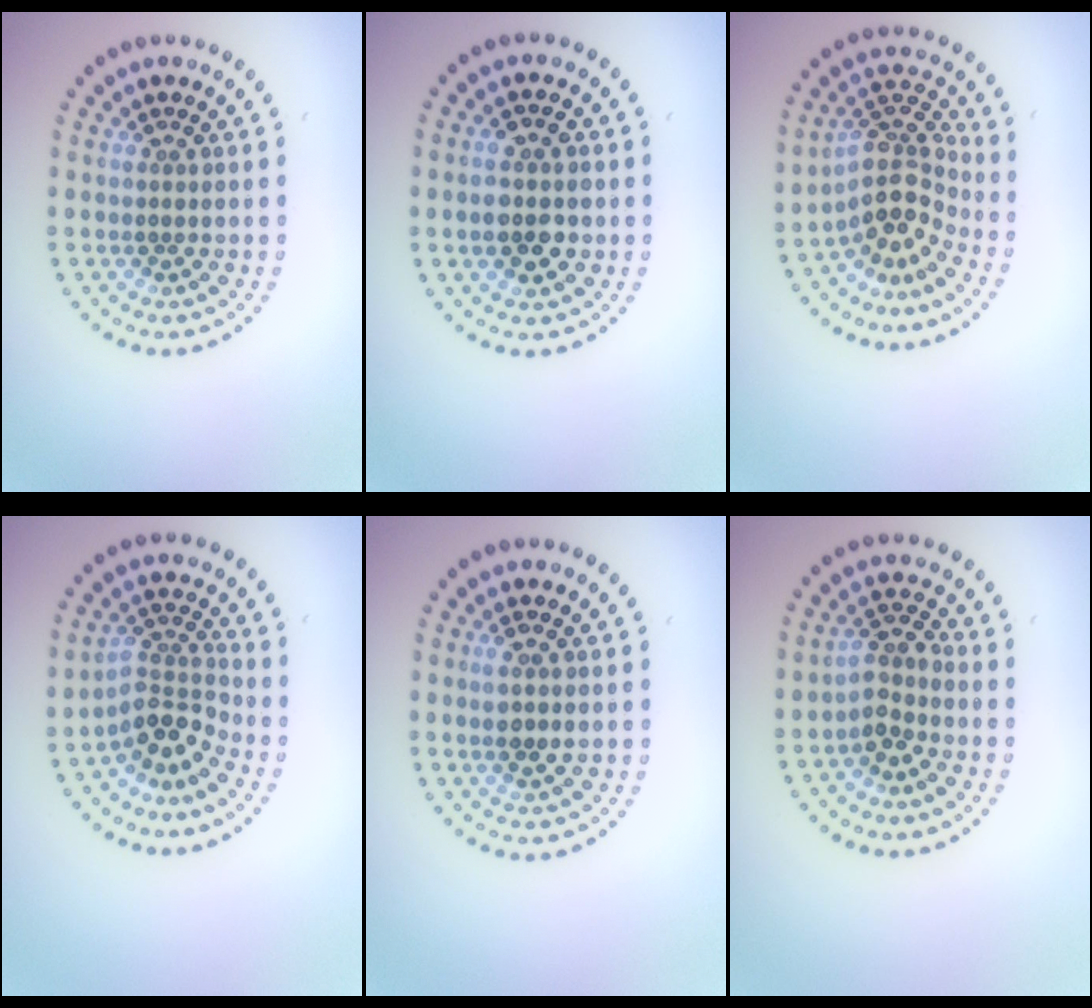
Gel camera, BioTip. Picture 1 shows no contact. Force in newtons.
{"total": 3.2, "press": 3.2, "slide": 0.3}
{"total": 4.3, "press": 3.1, "slide": 3.0}
{"total": 3.7, "press": 2.5, "slide": 2.8}
{"total": 1.4, "press": 1.3, "slide": 0.5}
{"total": 2.5, "press": 2.0, "slide": 1.6}